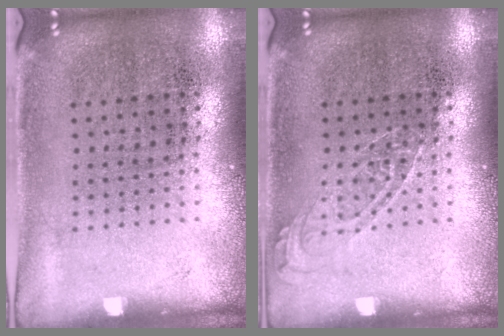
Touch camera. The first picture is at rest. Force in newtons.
{"total": 1.5, "press": 1.4, "slide": 0.2}